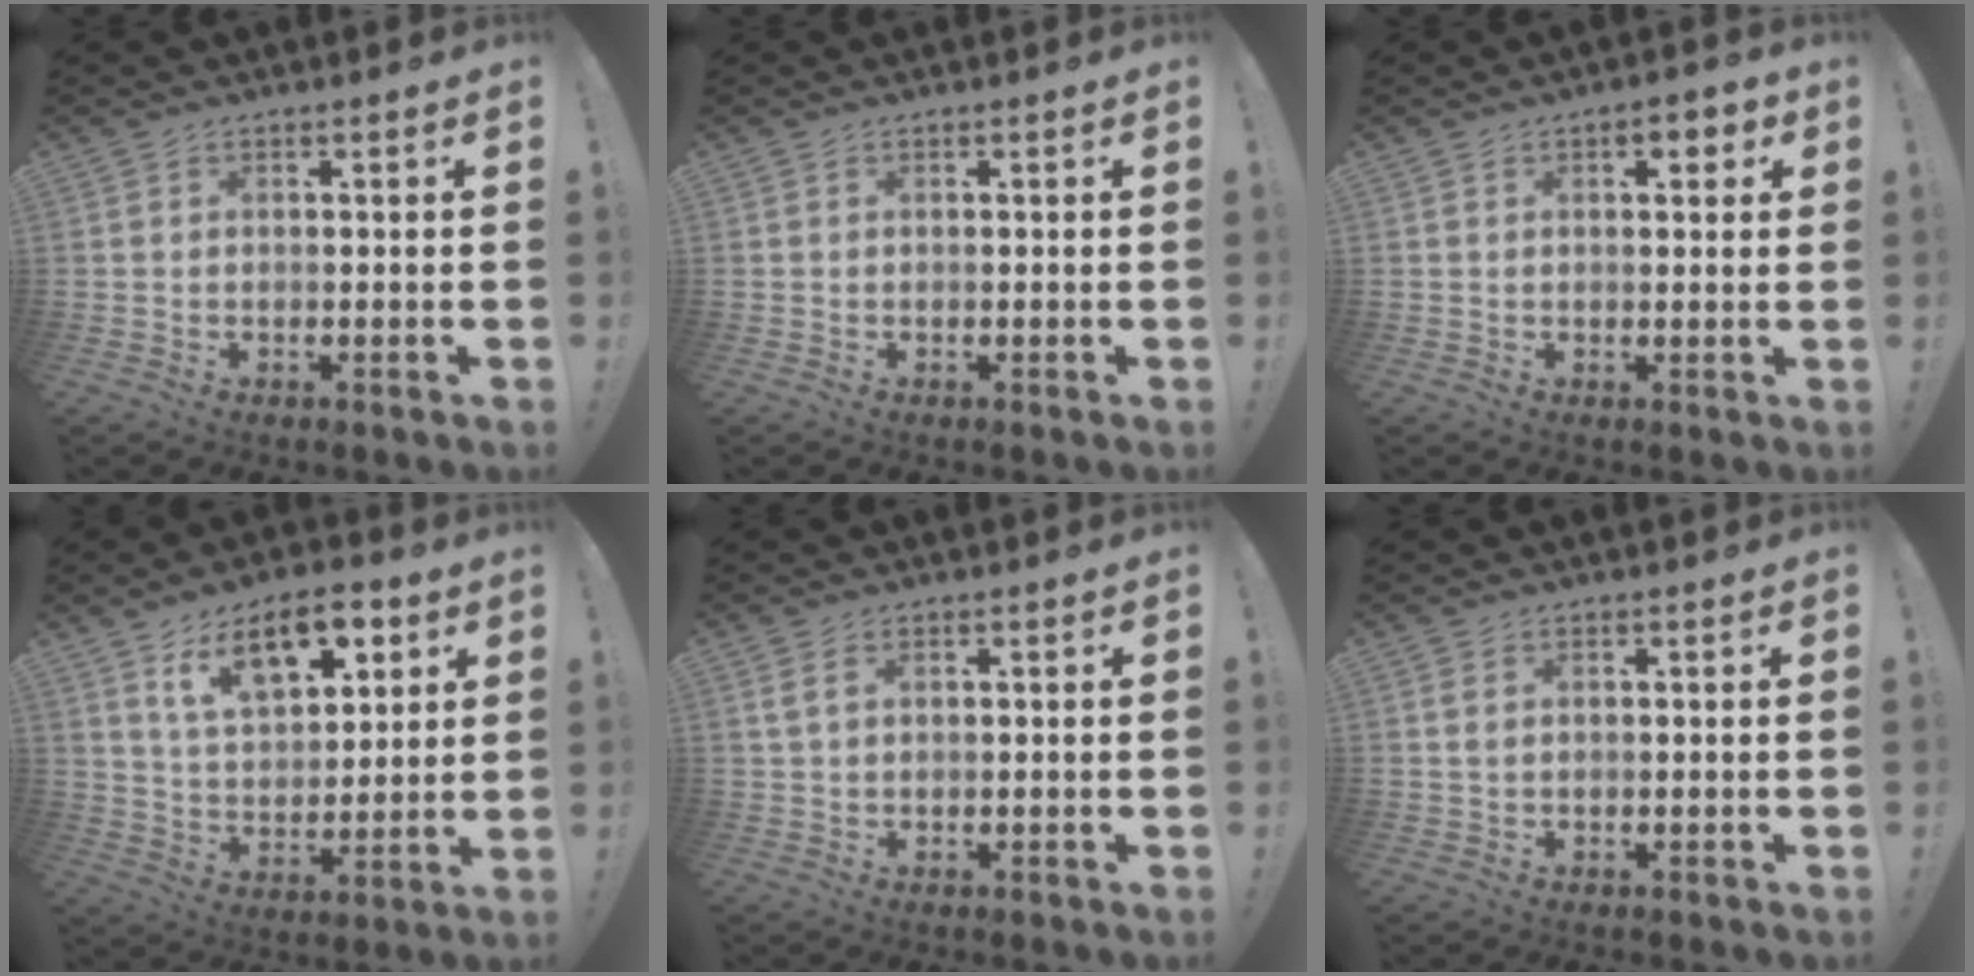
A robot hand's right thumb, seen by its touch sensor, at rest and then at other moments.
{"total": 0.0}
{"total": 4.1, "force": [1.7, 1.9, 3.2], "torque": [-0.025, -0.005, 0.022]}
{"total": 14.6, "force": [8.6, 7.2, 9.3], "torque": [-0.142, -0.035, 0.153]}
{"total": 2.5, "force": [1.1, 1.3, 1.8], "torque": [-0.030, 0.001, 0.020]}
{"total": 1.3, "force": [0.5, 0.7, 1.0], "torque": [-0.025, 0.004, 0.011]}